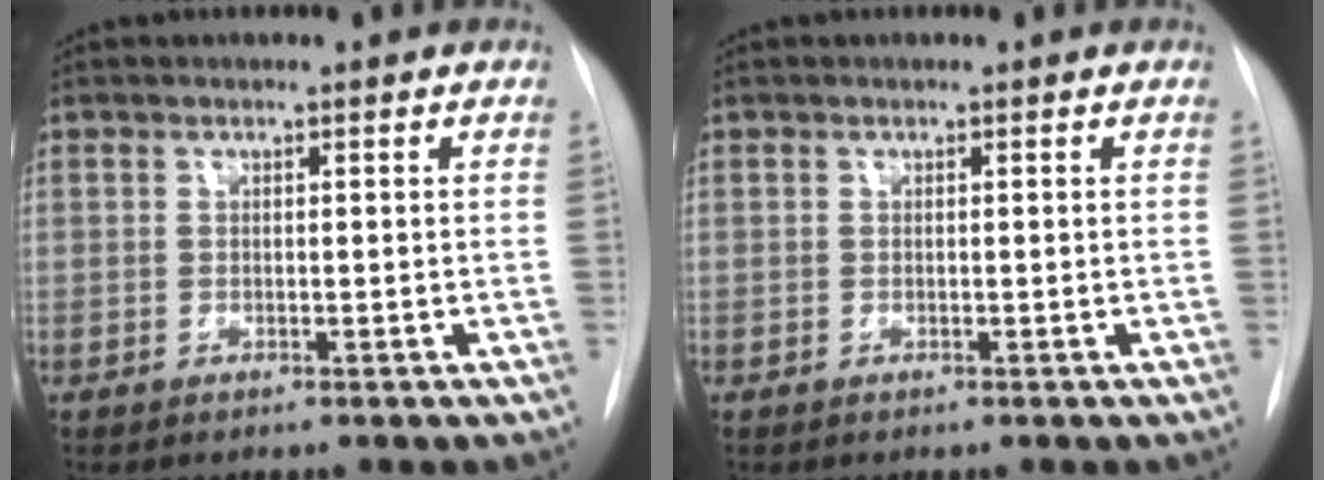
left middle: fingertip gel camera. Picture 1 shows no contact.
{"total": 0.0}